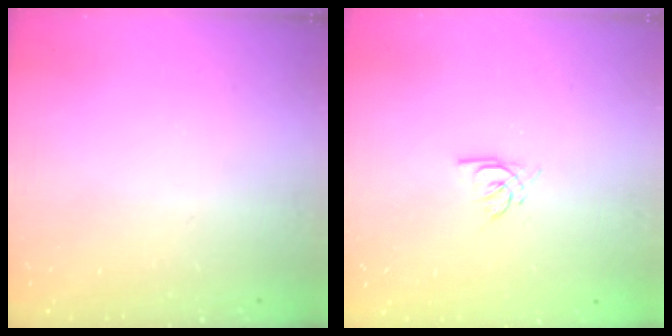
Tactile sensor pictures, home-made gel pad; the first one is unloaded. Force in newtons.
{"total": 2.6, "press": 2.6, "slide": 0.2}